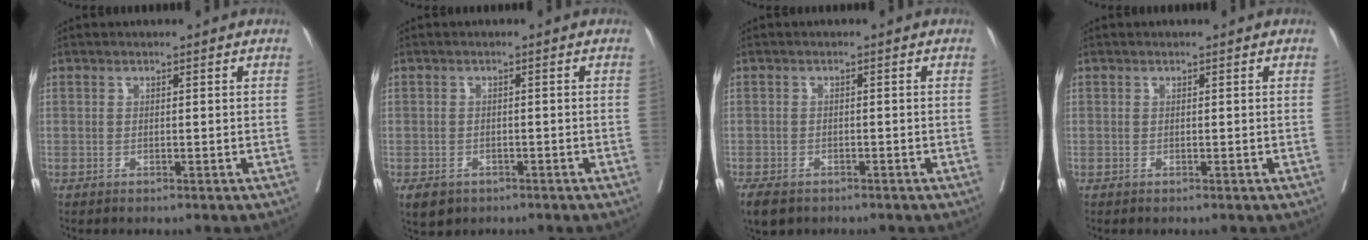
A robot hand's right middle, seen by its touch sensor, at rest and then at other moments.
{"total": 4.4, "force": [-2.8, 3.0, 1.5], "torque": [-0.024, -0.003, -0.040]}
{"total": 5.6, "force": [-4.0, 3.0, 2.5], "torque": [-0.048, -0.009, -0.064]}
{"total": 0.0}